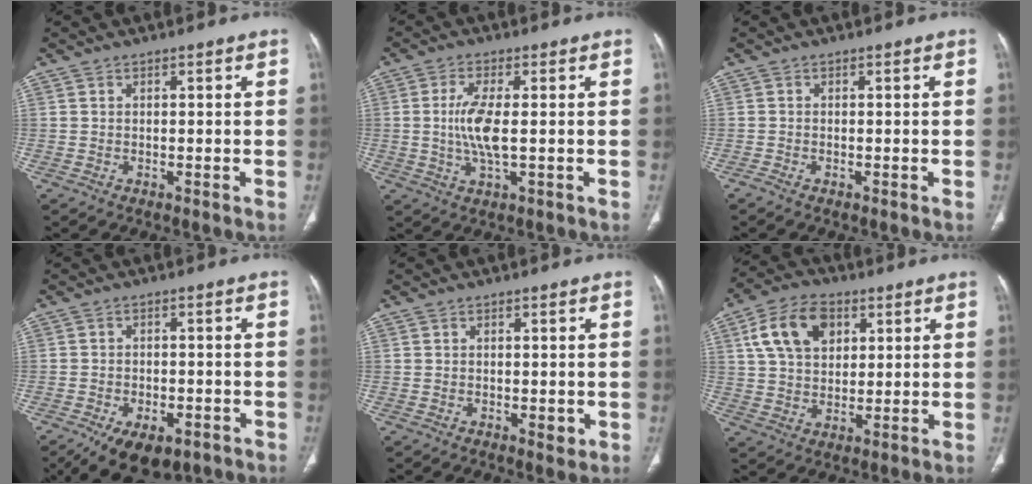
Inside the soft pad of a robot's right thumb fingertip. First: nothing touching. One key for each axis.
{"total": 6.8, "fx": 0.0, "fy": 1.9, "fz": 6.6, "tx": -0.152, "ty": -0.009, "tz": -0.004}
{"total": 0.5, "fx": -0.4, "fy": 0.2, "fz": 0.3, "tx": -0.011, "ty": -0.001, "tz": -0.010}
{"total": 11.8, "fx": -7.1, "fy": 6.4, "fz": 7.0, "tx": -0.104, "ty": 0.016, "tz": -0.100}
{"total": 2.2, "fx": -0.4, "fy": 1.2, "fz": 1.8, "tx": -0.018, "ty": -0.003, "tz": -0.002}
{"total": 12.3, "fx": 4.6, "fy": 8.3, "fz": 7.9, "tx": -0.126, "ty": 0.000, "tz": 0.080}